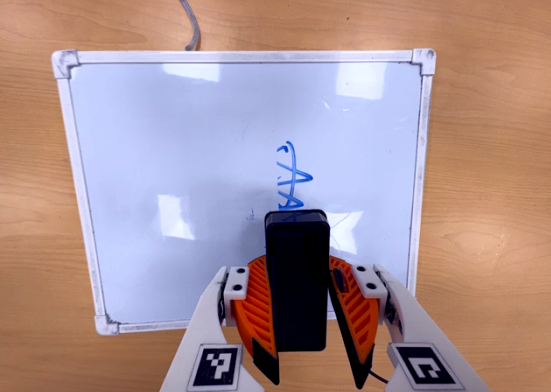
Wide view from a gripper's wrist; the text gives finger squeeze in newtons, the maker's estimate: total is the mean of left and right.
{"total": 8.1, "left": 8.5, "right": 7.6}